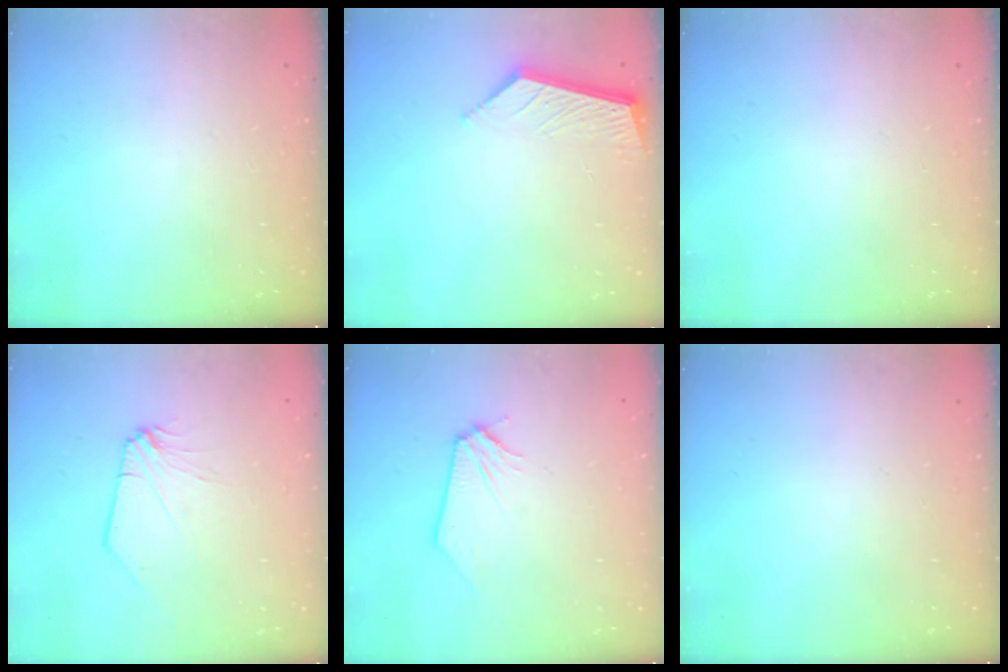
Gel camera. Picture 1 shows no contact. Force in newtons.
{"total": 6.3, "press": 6.3, "slide": 0.5}
{"total": 0.0}
{"total": 1.7, "press": 1.7, "slide": 0.3}
{"total": 0.0}
{"total": 0.0}